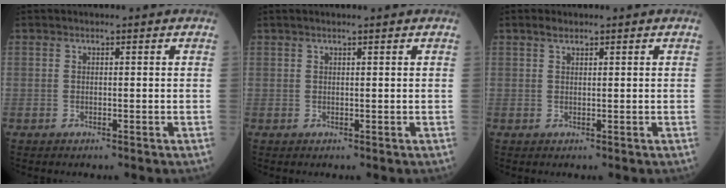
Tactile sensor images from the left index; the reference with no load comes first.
{"total": 1.6, "force": [1.2, -0.2, 0.9], "torque": [-0.014, 0.011, 0.023]}
{"total": 1.1, "force": [0.9, 0.4, 0.6], "torque": [-0.014, 0.007, 0.018]}